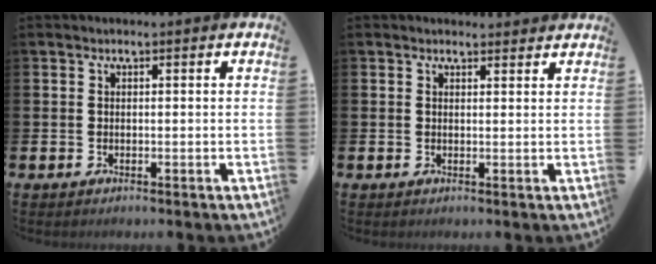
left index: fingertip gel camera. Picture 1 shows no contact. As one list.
[{"total": 1.4, "force": [1.3, 0.4, 0.0], "torque": [0.007, -0.003, 0.023]}]